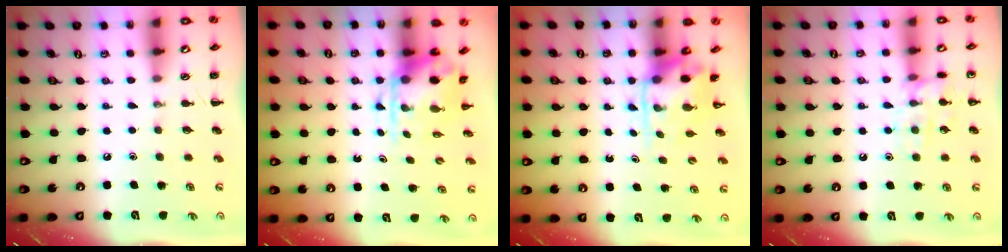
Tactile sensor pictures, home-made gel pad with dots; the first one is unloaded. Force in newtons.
{"total": 4.1, "press": 4.0, "slide": 0.6}
{"total": 3.5, "press": 3.4, "slide": 0.8}
{"total": 10.2, "press": 10.2, "slide": 0.9}